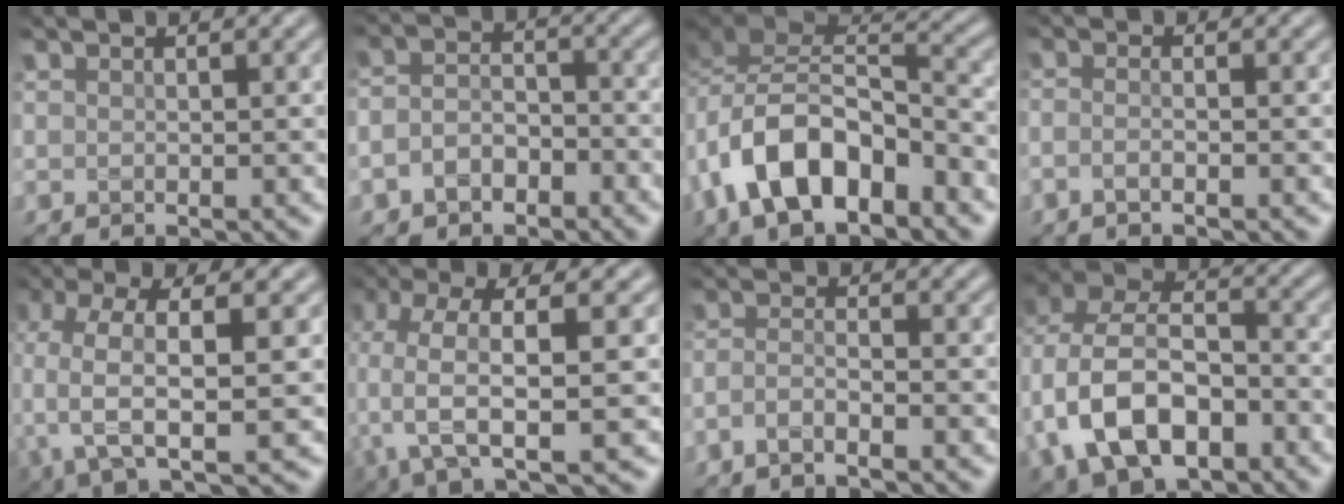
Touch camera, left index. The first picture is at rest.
{"total": 3.5, "force": [-1.8, 2.3, 2.0], "torque": [-0.041, 0.003, -0.042]}
{"total": 10.5, "force": [-4.5, 5.8, 7.5], "torque": [-0.131, 0.008, -0.088]}
{"total": 1.9, "force": [-0.8, 0.8, 1.6], "torque": [-0.016, -0.006, -0.025]}
{"total": 8.3, "force": [-1.3, 3.2, 7.6], "torque": [-0.160, 0.004, -0.032]}
{"total": 9.3, "force": [-1.1, 3.3, 8.6], "torque": [-0.177, 0.005, -0.029]}
{"total": 2.1, "force": [-1.3, 0.5, 1.6], "torque": [-0.032, 0.001, -0.034]}
{"total": 11.7, "force": [-3.3, 7.8, 8.0], "torque": [-0.169, -0.005, -0.065]}